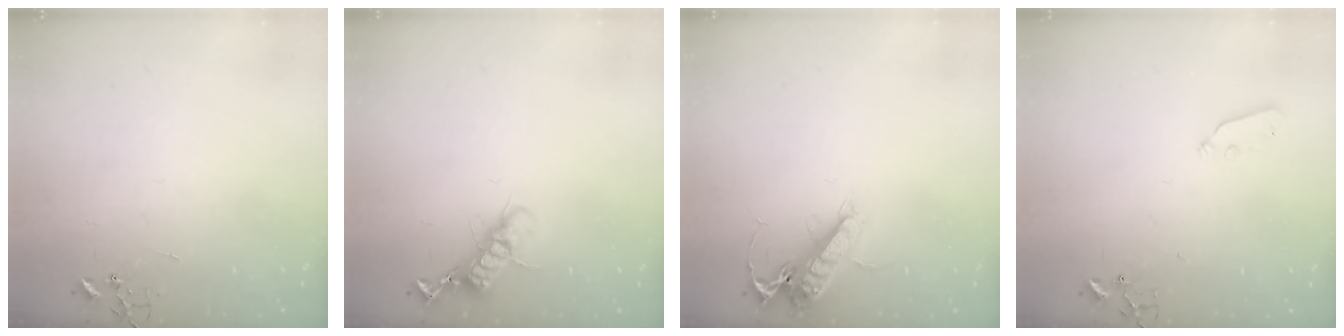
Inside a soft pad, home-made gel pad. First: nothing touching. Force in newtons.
{"total": 12.3, "press": 12.3, "slide": 0.6}
{"total": 13.8, "press": 13.8, "slide": 1.2}
{"total": 3.1, "press": 3.0, "slide": 0.4}